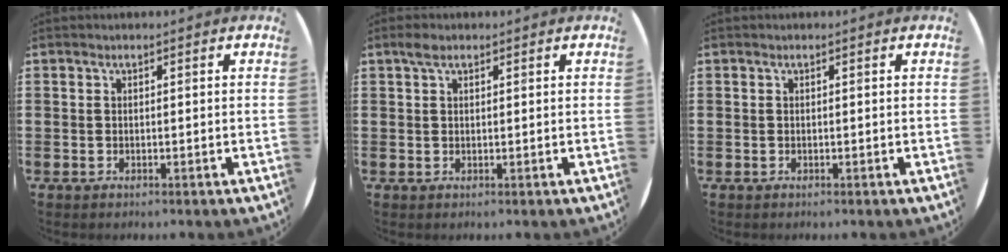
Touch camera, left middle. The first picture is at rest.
{"total": 1.6, "force": [1.1, 0.8, 0.8], "torque": [-0.011, 0.003, 0.018]}
{"total": 0.0}